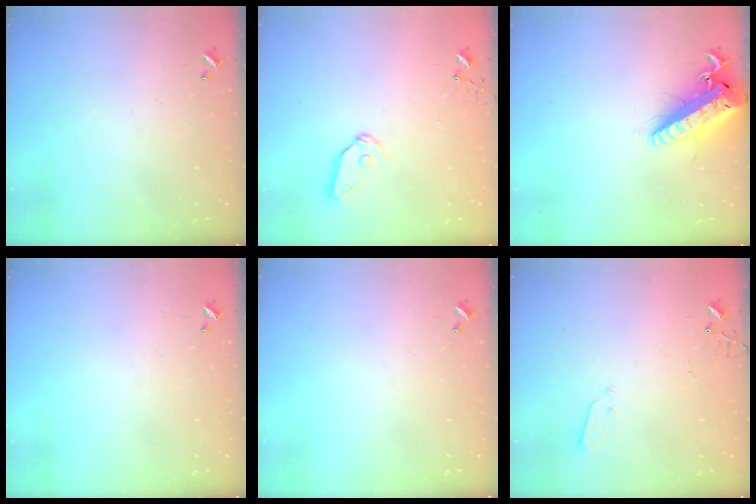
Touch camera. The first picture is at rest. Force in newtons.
{"total": 7.7, "press": 7.7, "slide": 0.7}
{"total": 19.8, "press": 19.4, "slide": 4.2}
{"total": 0.0}
{"total": 0.0}
{"total": 2.0, "press": 2.0, "slide": 0.4}